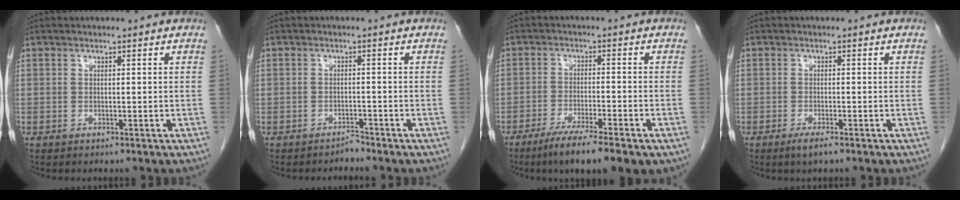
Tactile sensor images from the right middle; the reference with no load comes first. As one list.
[{"total": 1.2, "force": [-1.2, 0.1, -0.2], "torque": [0.009, -0.003, -0.019]}, {"total": 10.2, "force": [-7.0, 1.2, 7.4], "torque": [-0.115, -0.021, -0.107]}, {"total": 2.0, "force": [-1.4, 0.2, 1.5], "torque": [-0.033, -0.005, -0.025]}]